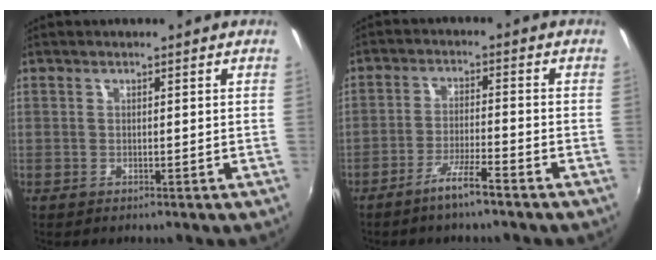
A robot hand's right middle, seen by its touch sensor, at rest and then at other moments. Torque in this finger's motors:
{"motor_torque": [1.04, -1.10, 0.11, 0.07]}